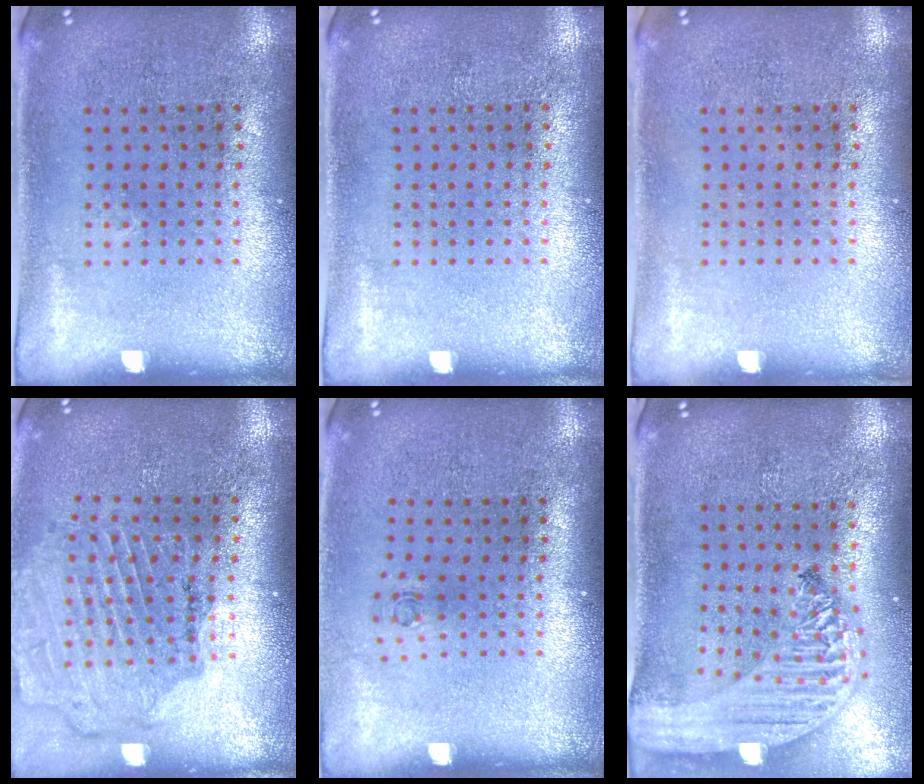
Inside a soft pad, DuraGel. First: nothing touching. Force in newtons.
{"total": 0.0}
{"total": 0.0}
{"total": 1.6, "press": 1.6, "slide": 0.0}
{"total": 0.6, "press": 0.3, "slide": 0.5}
{"total": 2.8, "press": 2.3, "slide": 1.7}